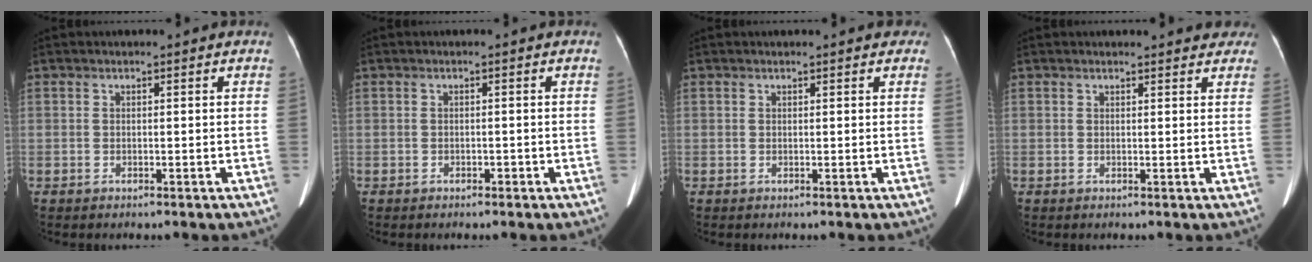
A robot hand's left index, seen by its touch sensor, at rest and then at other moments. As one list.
[{"total": 0.7, "force": [-0.5, 0.4, 0.3], "torque": [-0.008, 0.001, -0.007]}, {"total": 3.0, "force": [2.5, 1.1, 1.3], "torque": [-0.012, 0.014, 0.014]}, {"total": 6.7, "force": [6.2, 2.0, 1.7], "torque": [-0.005, 0.002, 0.049]}]